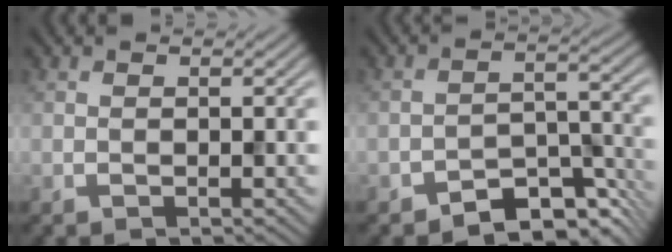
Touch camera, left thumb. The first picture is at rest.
{"total": 5.9, "force": [-4.5, 2.5, 2.9], "torque": [-0.037, 0.001, -0.078]}